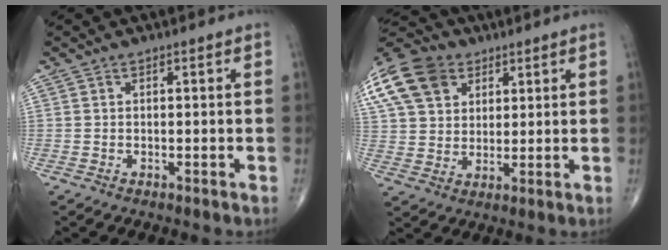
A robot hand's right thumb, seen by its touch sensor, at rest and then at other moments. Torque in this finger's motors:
{"motor_torque": [-0.62, 1.90, 0.74, 0.29, 0.12]}